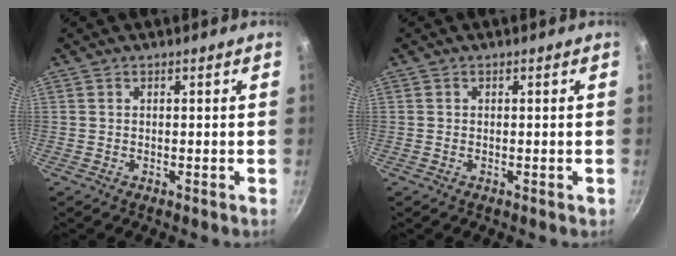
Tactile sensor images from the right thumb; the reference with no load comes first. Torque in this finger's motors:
{"motor_torque": [0.36, 0.52, -0.26, 0.11, 0.05]}